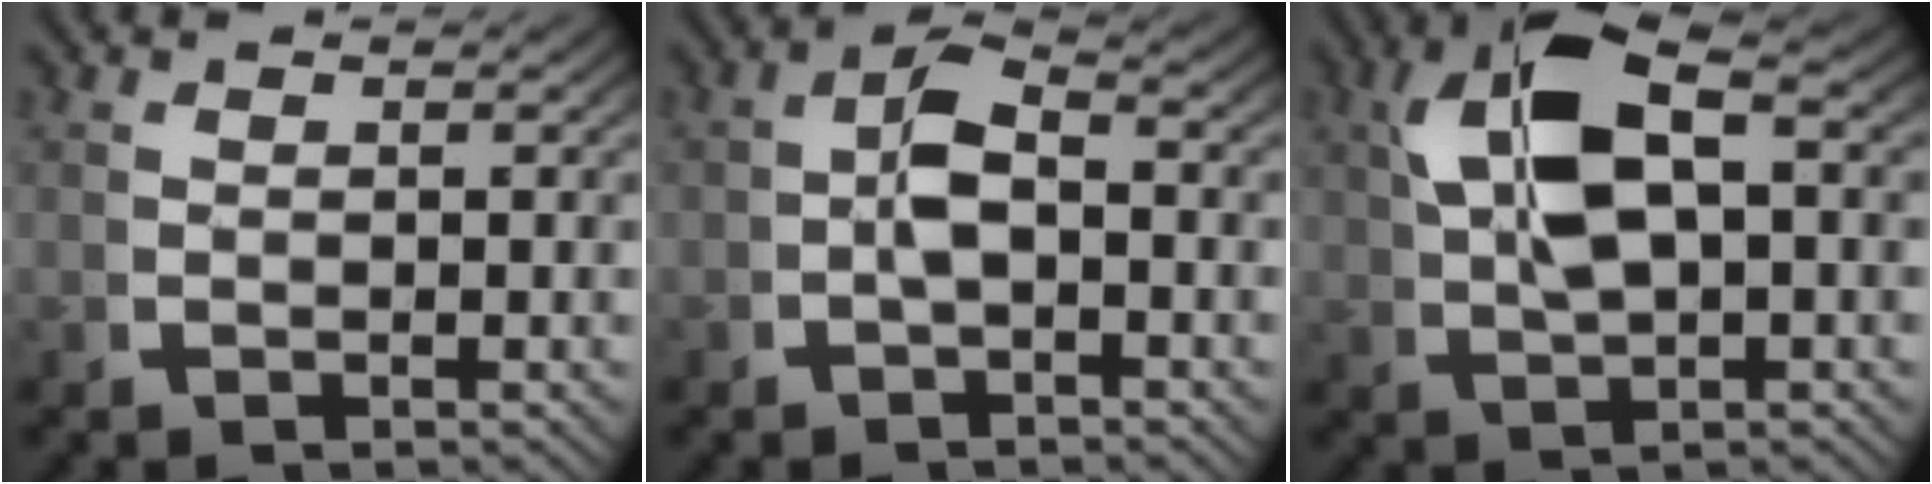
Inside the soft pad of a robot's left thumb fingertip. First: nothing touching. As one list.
[{"total": 3.8, "force": [-0.7, 2.3, 3.0], "torque": [-0.060, -0.005, -0.014]}, {"total": 9.3, "force": [1.7, 4.8, 7.8], "torque": [-0.155, -0.008, 0.040]}]